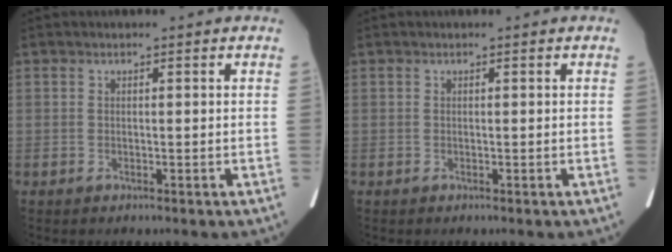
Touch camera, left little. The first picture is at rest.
{"total": 0.0}